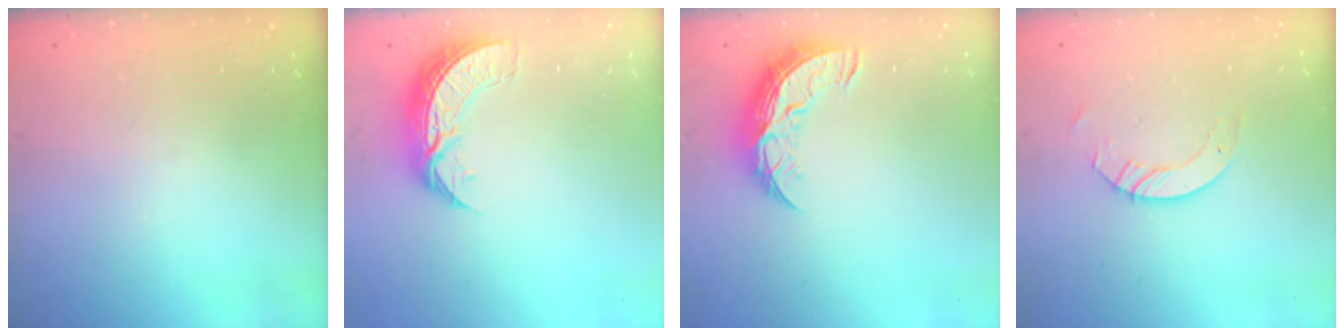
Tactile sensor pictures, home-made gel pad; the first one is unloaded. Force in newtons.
{"total": 8.6, "press": 8.6, "slide": 0.6}
{"total": 10.7, "press": 10.6, "slide": 0.6}
{"total": 3.5, "press": 3.5, "slide": 0.3}